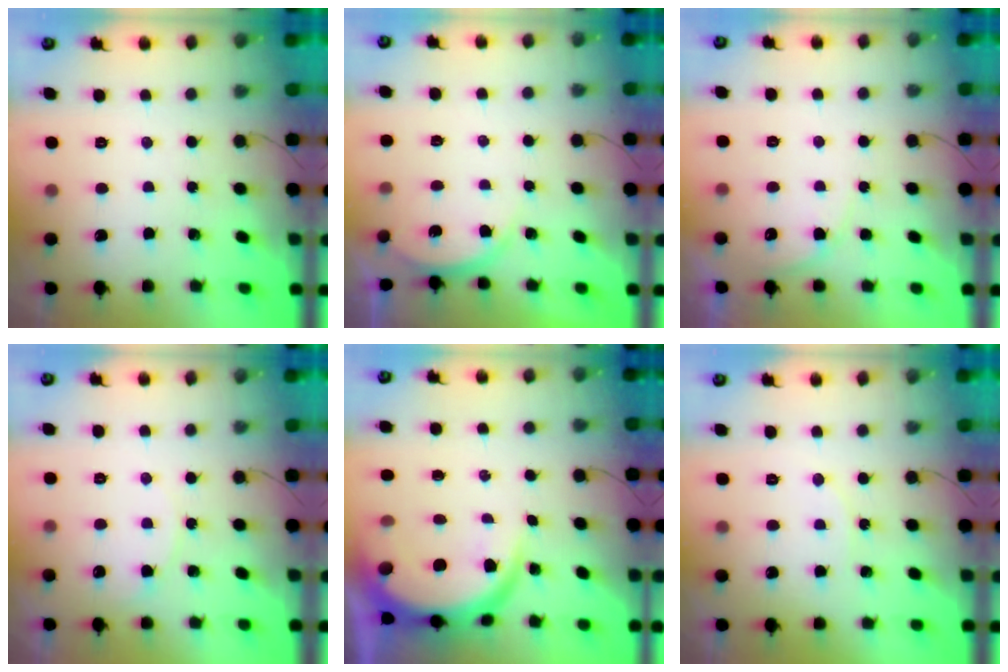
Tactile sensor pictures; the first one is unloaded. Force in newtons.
{"total": 3.1, "press": 3.1, "slide": 0.5}
{"total": 5.3, "press": 5.2, "slide": 0.4}
{"total": 3.7, "press": 3.7, "slide": 0.5}
{"total": 9.1, "press": 9.1, "slide": 1.1}
{"total": 3.6, "press": 3.5, "slide": 0.6}